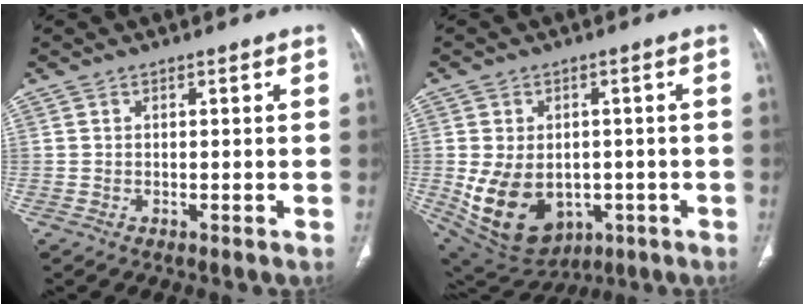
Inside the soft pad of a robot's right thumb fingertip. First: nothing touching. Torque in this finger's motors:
{"motor_torque": [-0.20, 1.13, 0.82, 0.89, 0.28]}